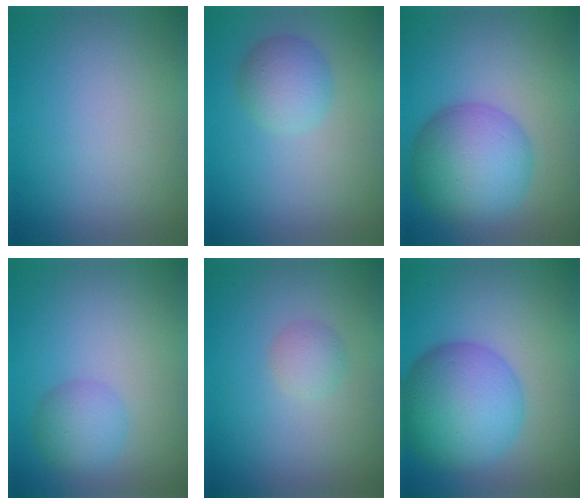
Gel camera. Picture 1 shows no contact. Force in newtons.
{"total": 3.1, "press": 3.1, "slide": 0.1}
{"total": 7.8, "press": 7.8, "slide": 0.4}
{"total": 2.8, "press": 2.8, "slide": 0.1}
{"total": 1.5, "press": 1.4, "slide": 0.1}
{"total": 9.0, "press": 9.0, "slide": 0.3}